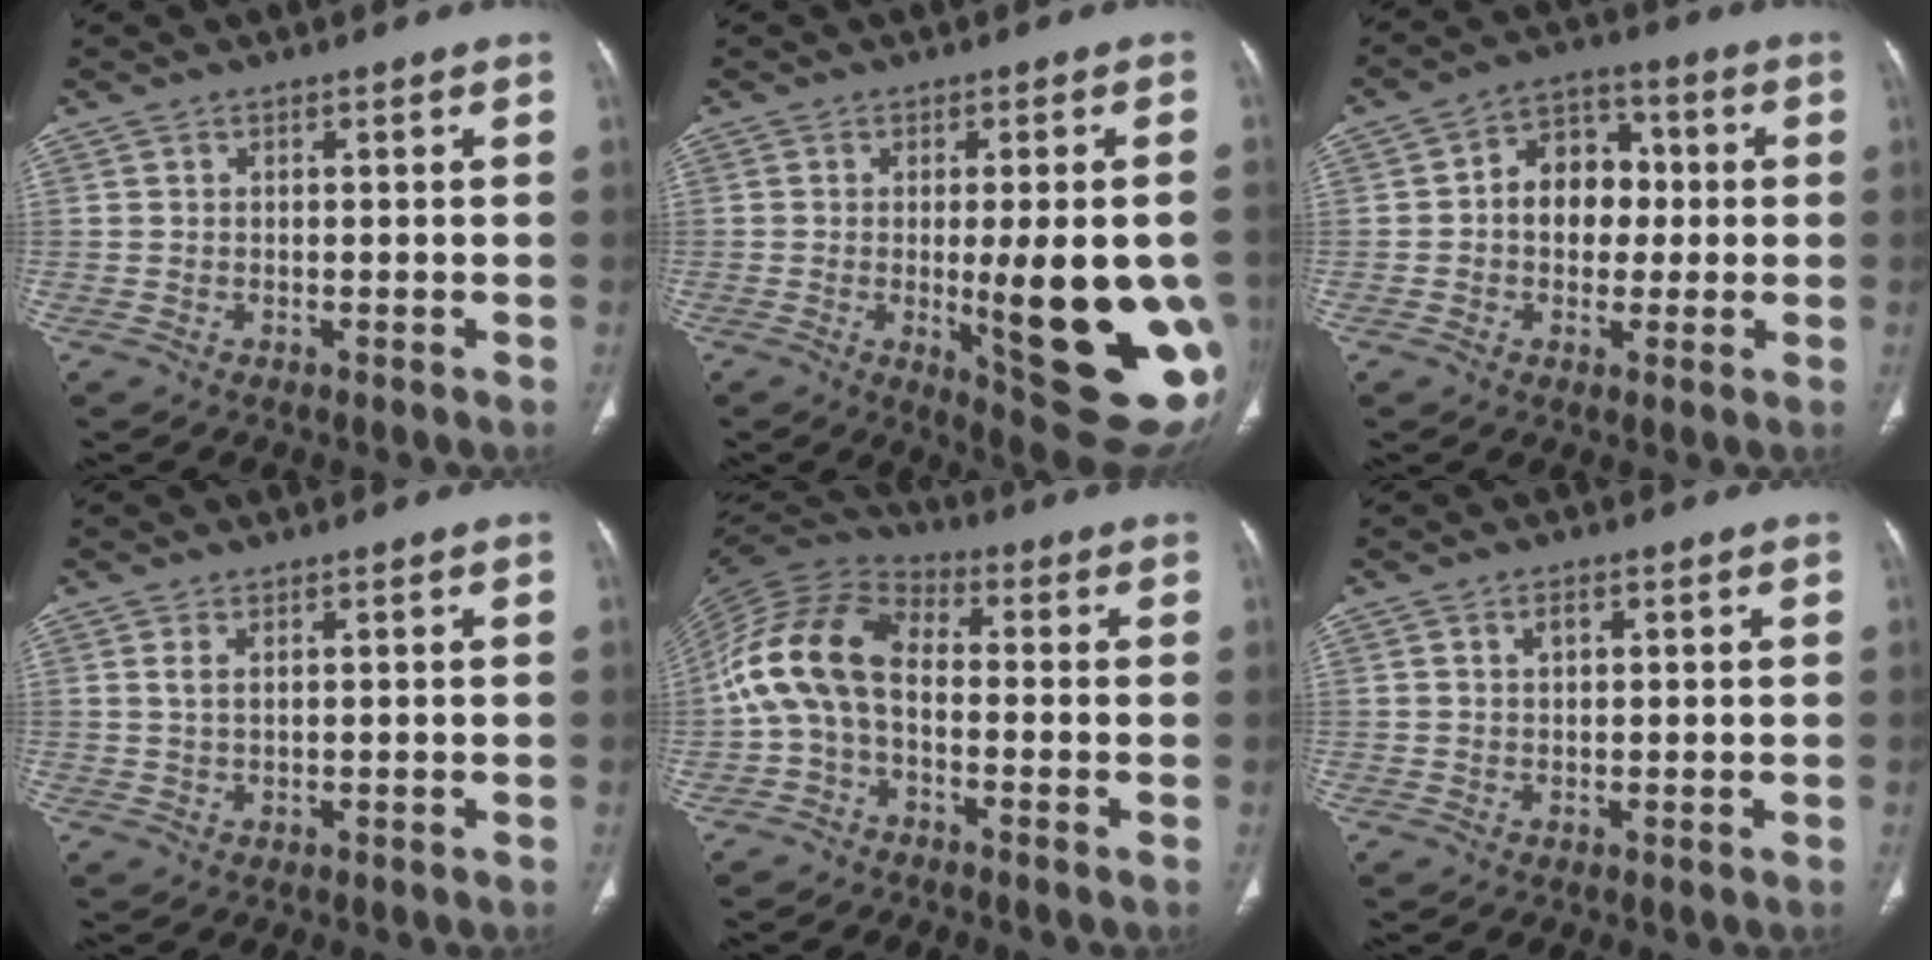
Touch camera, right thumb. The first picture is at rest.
{"total": 19.8, "force": [-3.3, 5.1, 18.8], "torque": [-0.193, -0.024, -0.021]}
{"total": 10.2, "force": [0.3, 7.9, 6.5], "torque": [-0.056, 0.025, -0.005]}
{"total": 1.7, "force": [0.7, 0.7, 1.4], "torque": [-0.031, 0.002, 0.018]}
{"total": 12.7, "force": [-1.5, 8.0, 9.6], "torque": [-0.190, 0.034, -0.043]}
{"total": 1.9, "force": [0.7, 1.1, 1.4], "torque": [-0.024, 0.002, 0.013]}